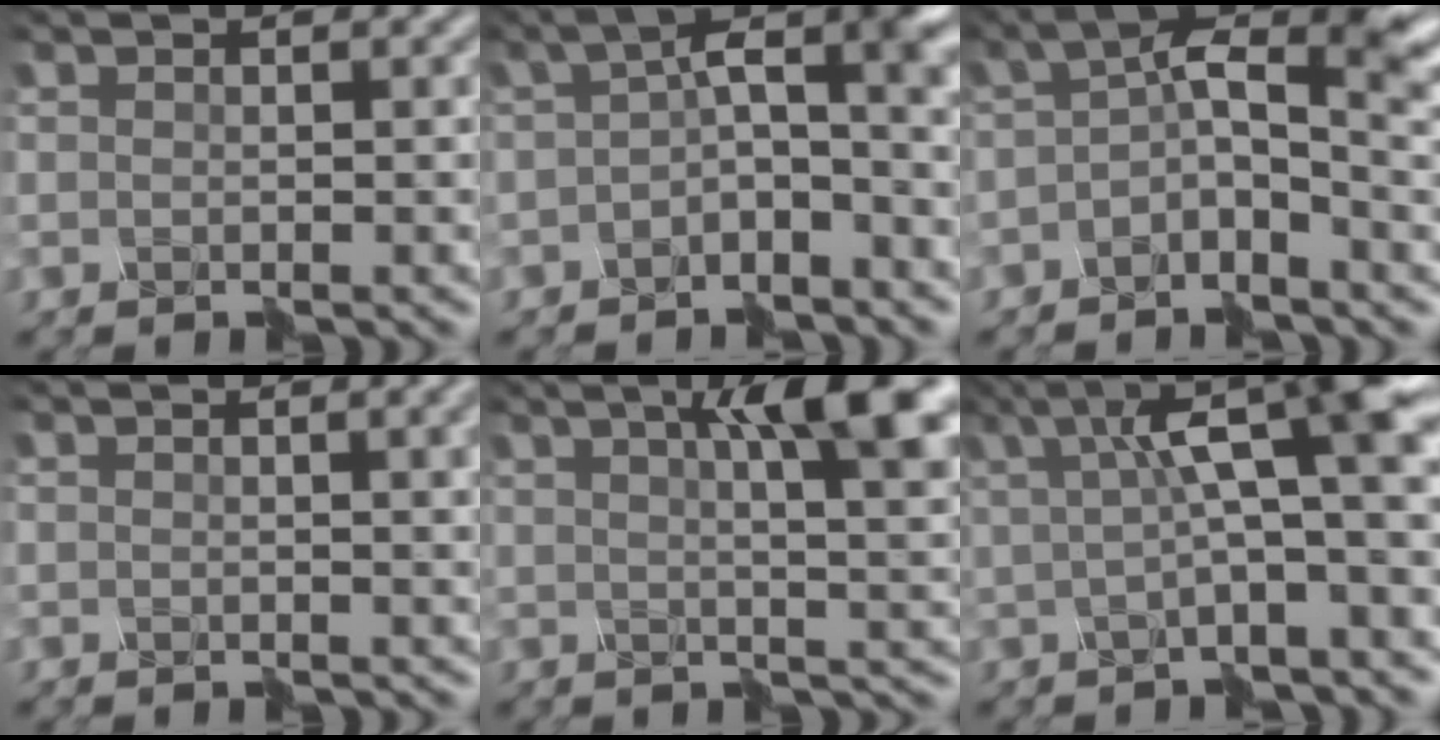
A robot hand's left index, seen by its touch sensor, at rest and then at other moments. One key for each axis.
{"total": 4.6, "fx": -0.4, "fy": 1.7, "fz": 4.3, "tx": -0.062, "ty": 0.024, "tz": -0.024}
{"total": 7.5, "fx": 0.8, "fy": 3.4, "fz": 6.7, "tx": -0.100, "ty": 0.029, "tz": -0.009}
{"total": 5.1, "fx": 1.2, "fy": 2.5, "fz": 4.3, "tx": -0.024, "ty": 0.016, "tz": 0.014}
{"total": 9.4, "fx": 4.0, "fy": 2.5, "fz": 8.1, "tx": -0.078, "ty": 0.024, "tz": 0.047}
{"total": 7.7, "fx": 2.3, "fy": 1.4, "fz": 7.2, "tx": -0.102, "ty": 0.031, "tz": 0.025}